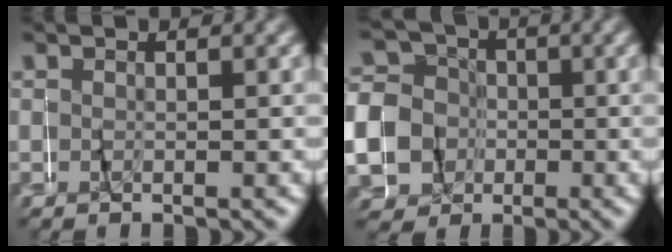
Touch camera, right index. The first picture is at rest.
{"total": 11.7, "force": [0.7, 10.8, 4.4], "torque": [-0.107, -0.015, 0.002]}